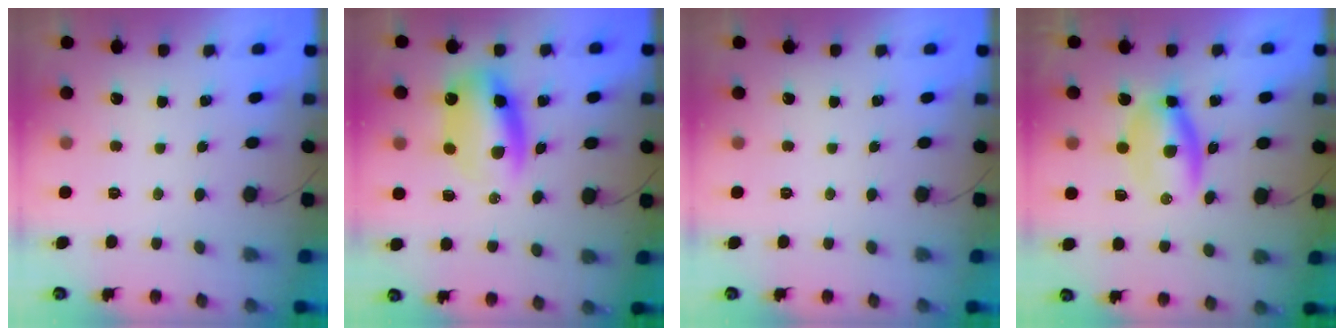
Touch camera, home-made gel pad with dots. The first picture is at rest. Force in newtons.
{"total": 11.7, "press": 11.2, "slide": 3.1}
{"total": 0.0}
{"total": 6.3, "press": 6.0, "slide": 1.7}